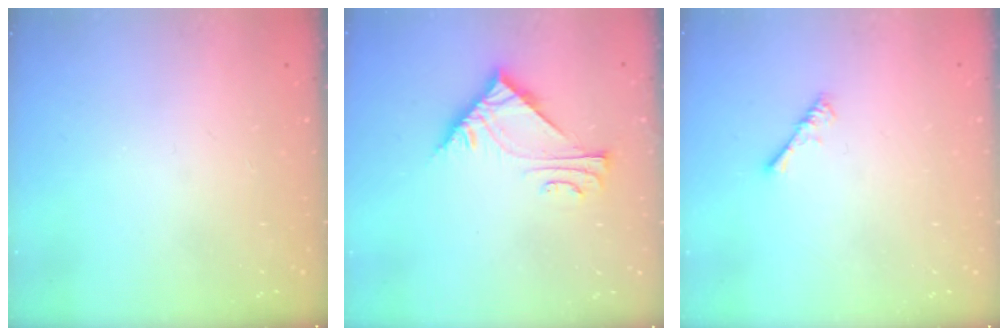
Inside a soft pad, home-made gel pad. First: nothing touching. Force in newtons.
{"total": 7.0, "press": 7.0, "slide": 0.2}
{"total": 0.8, "press": 0.8, "slide": 0.3}